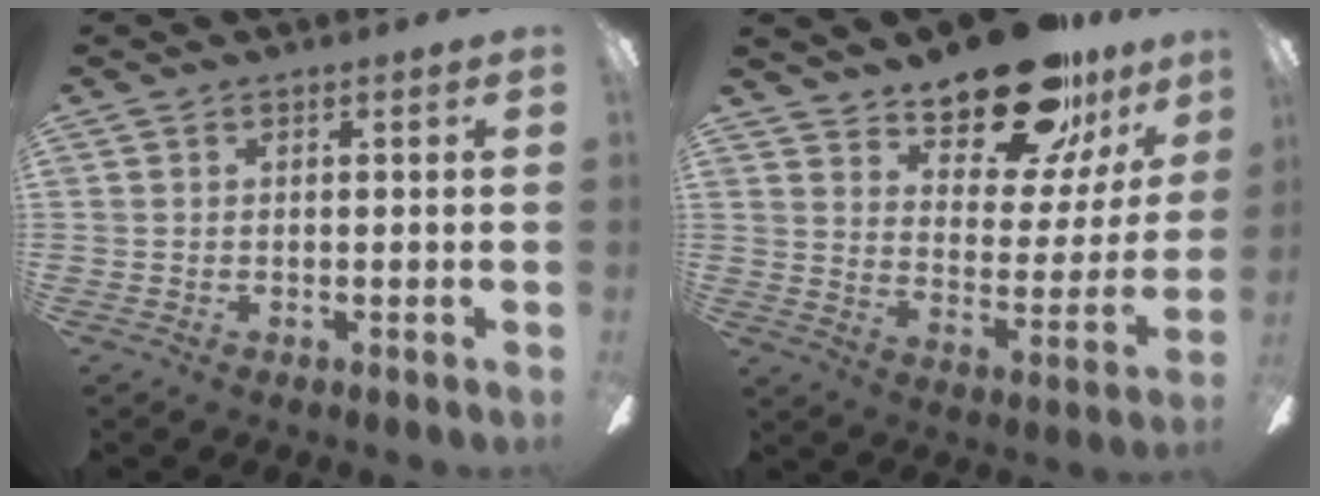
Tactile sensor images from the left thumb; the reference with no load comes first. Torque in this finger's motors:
{"motor_torque": [0.38, 0.38, 1.50, -1.24, 0.18]}